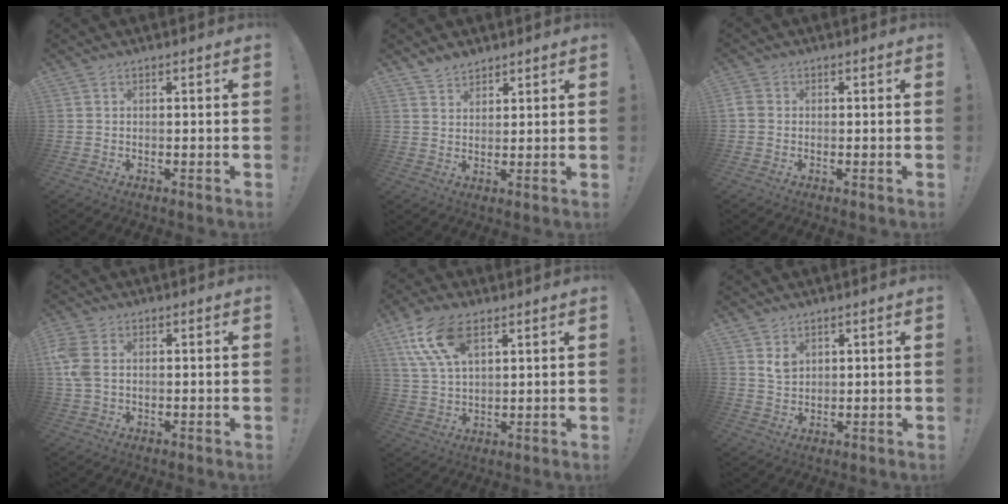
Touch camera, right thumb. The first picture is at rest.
{"total": 3.9, "force": [3.5, 1.7, 0.5], "torque": [-0.007, -0.025, 0.065]}
{"total": 2.2, "force": [-0.2, 1.8, 1.3], "torque": [-0.022, 0.006, -0.002]}
{"total": 6.3, "force": [1.2, 4.2, 4.5], "torque": [-0.111, 0.002, 0.022]}
{"total": 13.1, "force": [6.4, 6.6, 9.4], "torque": [-0.180, -0.016, 0.120]}
{"total": 4.7, "force": [3.1, 3.2, 1.6], "torque": [-0.019, -0.017, 0.056]}